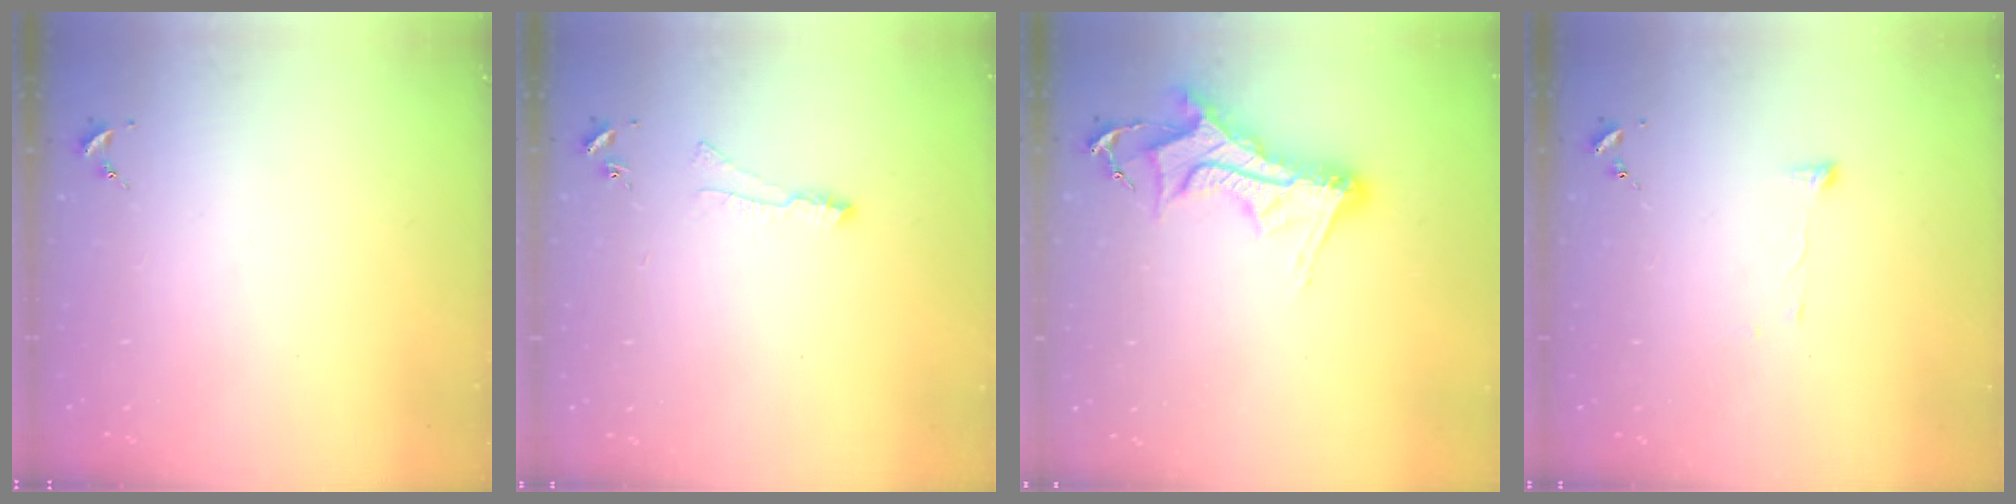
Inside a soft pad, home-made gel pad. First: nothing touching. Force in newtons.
{"total": 6.5, "press": 6.5, "slide": 0.6}
{"total": 12.7, "press": 12.7, "slide": 1.2}
{"total": 3.5, "press": 3.5, "slide": 0.5}